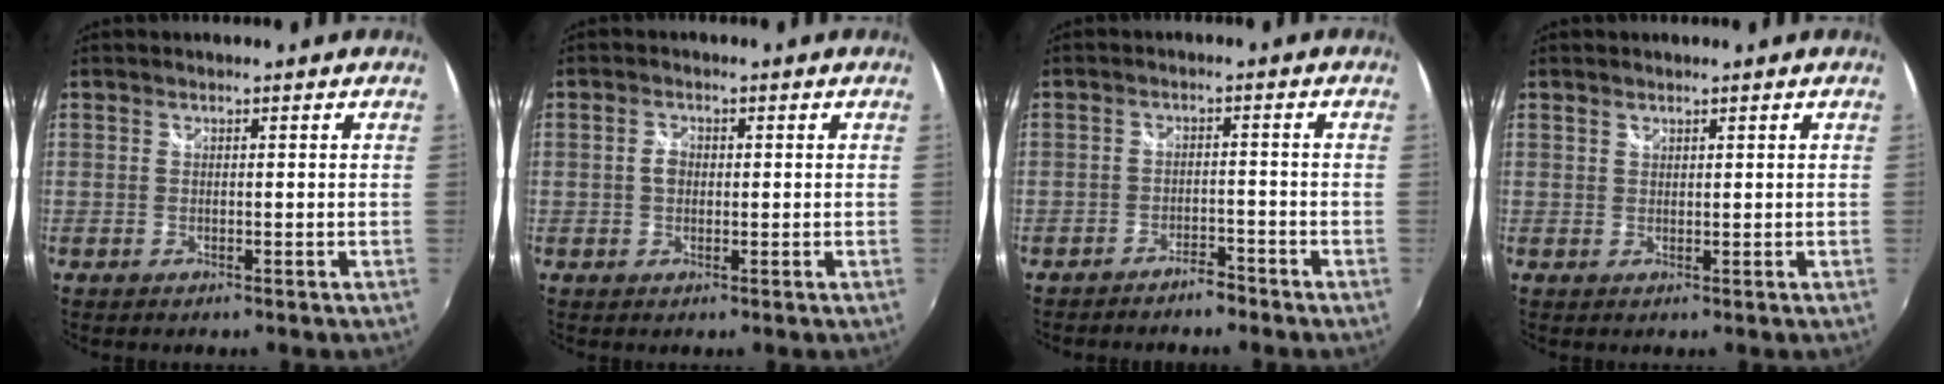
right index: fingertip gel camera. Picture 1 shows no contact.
{"total": 2.3, "force": [0.0, 1.8, 1.4], "torque": [-0.027, 0.005, -0.003]}
{"total": 3.7, "force": [-3.4, 1.1, 1.1], "torque": [-0.033, 0.002, -0.052]}
{"total": 0.8, "force": [0.6, 0.5, 0.2], "torque": [-0.001, 0.002, 0.010]}